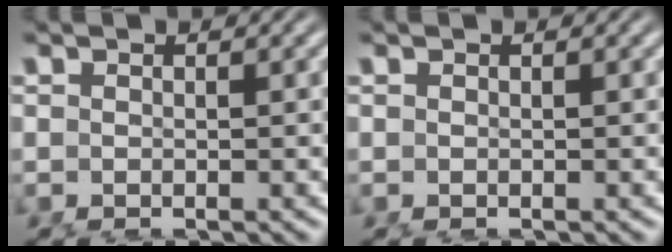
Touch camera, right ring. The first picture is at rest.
{"total": 0.0}